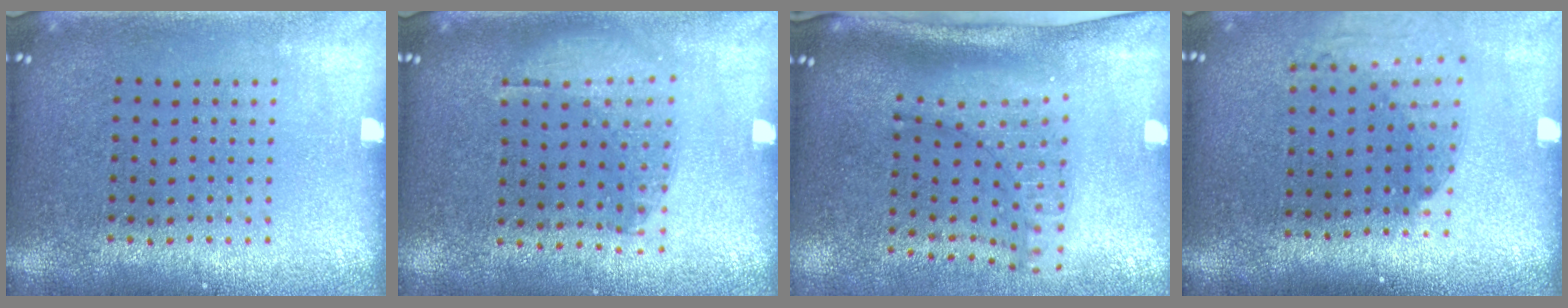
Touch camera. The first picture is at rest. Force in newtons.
{"total": 1.0, "press": 0.9, "slide": 0.4}
{"total": 2.0, "press": 1.5, "slide": 1.3}
{"total": 2.0, "press": 1.5, "slide": 1.3}